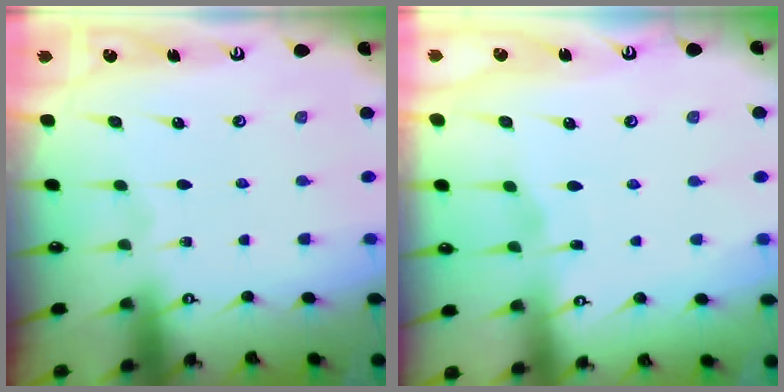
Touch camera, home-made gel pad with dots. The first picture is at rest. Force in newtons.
{"total": 2.8, "press": 2.8, "slide": 0.4}